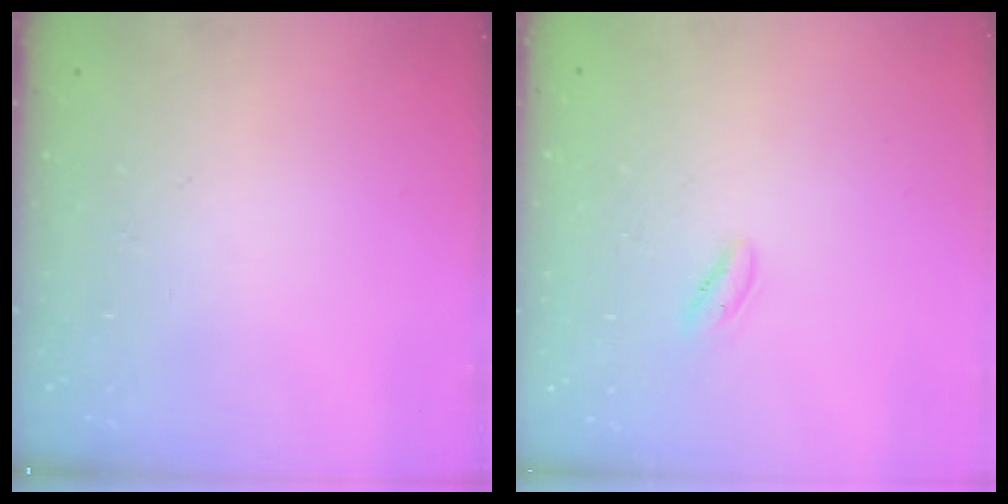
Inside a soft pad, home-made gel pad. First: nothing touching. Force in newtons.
{"total": 1.8, "press": 1.5, "slide": 0.9}